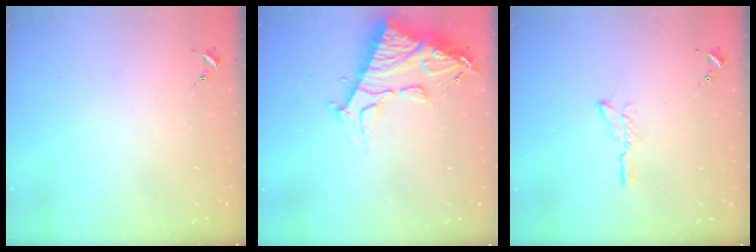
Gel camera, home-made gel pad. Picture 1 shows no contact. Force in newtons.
{"total": 16.2, "press": 16.1, "slide": 1.5}
{"total": 5.8, "press": 5.8, "slide": 0.6}